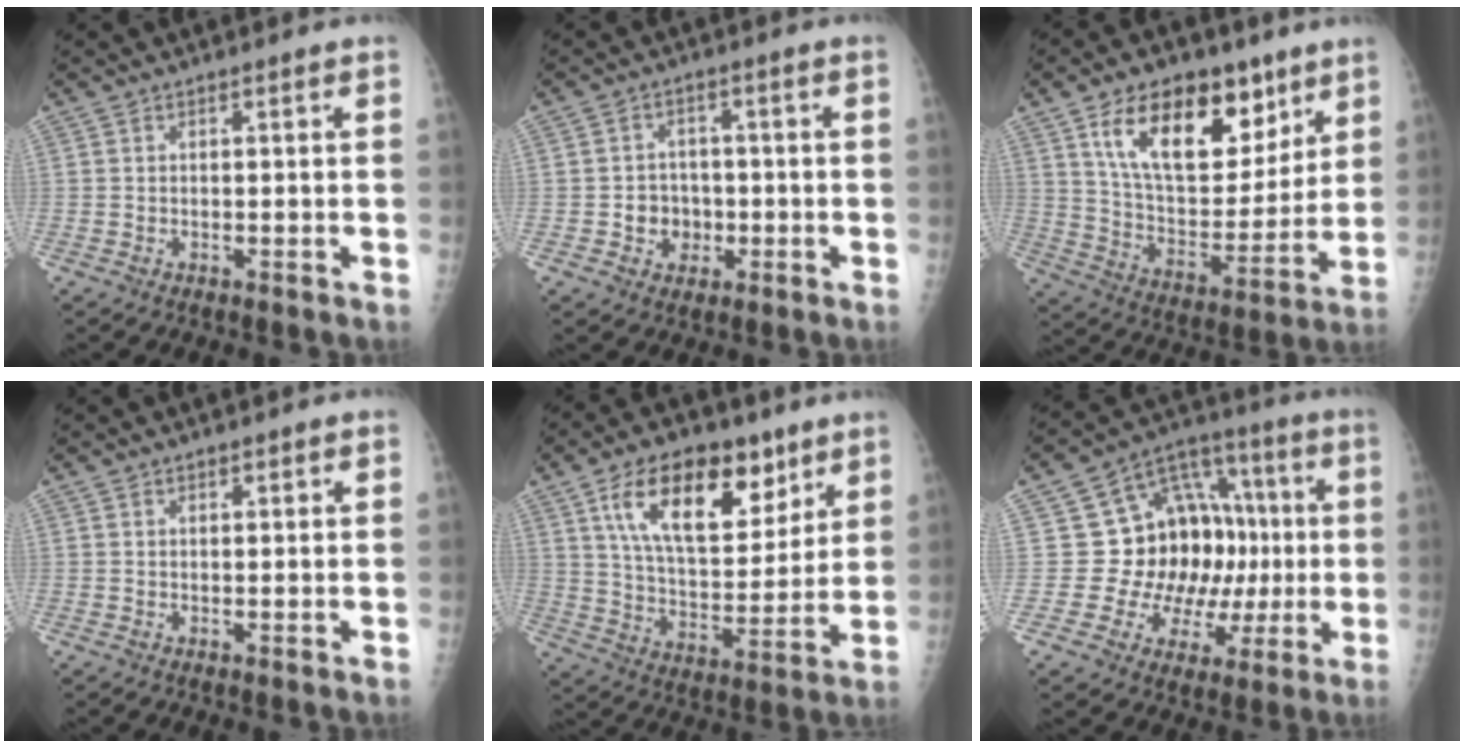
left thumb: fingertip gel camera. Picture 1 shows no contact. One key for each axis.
{"total": 5.3, "fx": -1.1, "fy": 4.7, "fz": 2.2, "tx": -0.005, "ty": 0.011, "tz": -0.018}
{"total": 21.4, "fx": 11.5, "fy": 11.7, "fz": 13.8, "tx": -0.176, "ty": -0.047, "tz": 0.200}
{"total": 1.1, "fx": 0.7, "fy": 0.6, "fz": 0.6, "tx": -0.004, "ty": -0.002, "tz": 0.009}
{"total": 19.8, "fx": 10.2, "fy": 10.2, "fz": 13.5, "tx": -0.177, "ty": -0.043, "tz": 0.179}
{"total": 18.1, "fx": 0.5, "fy": 14.4, "fz": 11.0, "tx": -0.081, "ty": 0.037, "tz": 0.024}